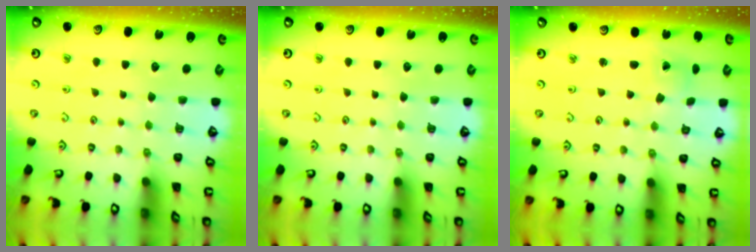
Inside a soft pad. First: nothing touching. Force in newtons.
{"total": 0.0}
{"total": 0.0}